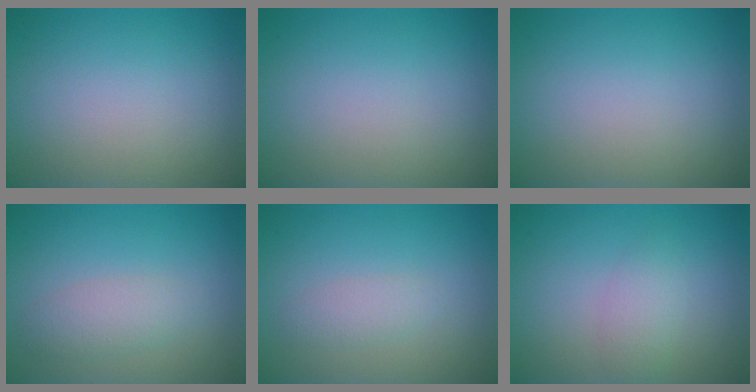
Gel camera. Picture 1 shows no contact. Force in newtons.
{"total": 0.0}
{"total": 0.0}
{"total": 2.3, "press": 2.3, "slide": 0.1}
{"total": 1.4, "press": 1.4, "slide": 0.1}
{"total": 1.9, "press": 1.9, "slide": 0.1}